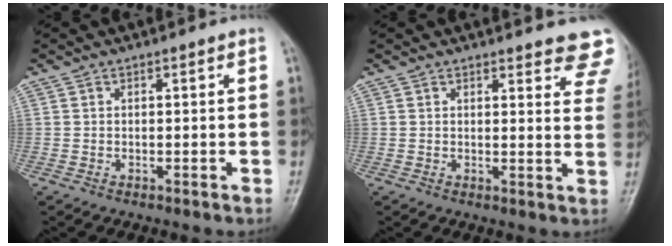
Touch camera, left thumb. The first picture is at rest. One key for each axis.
{"total": 9.7, "fx": 8.6, "fy": 2.7, "fz": 3.5, "tx": 0.003, "ty": -0.041, "tz": 0.070}